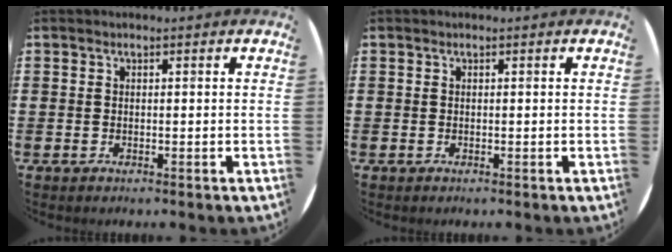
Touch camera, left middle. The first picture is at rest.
{"total": 0.0}